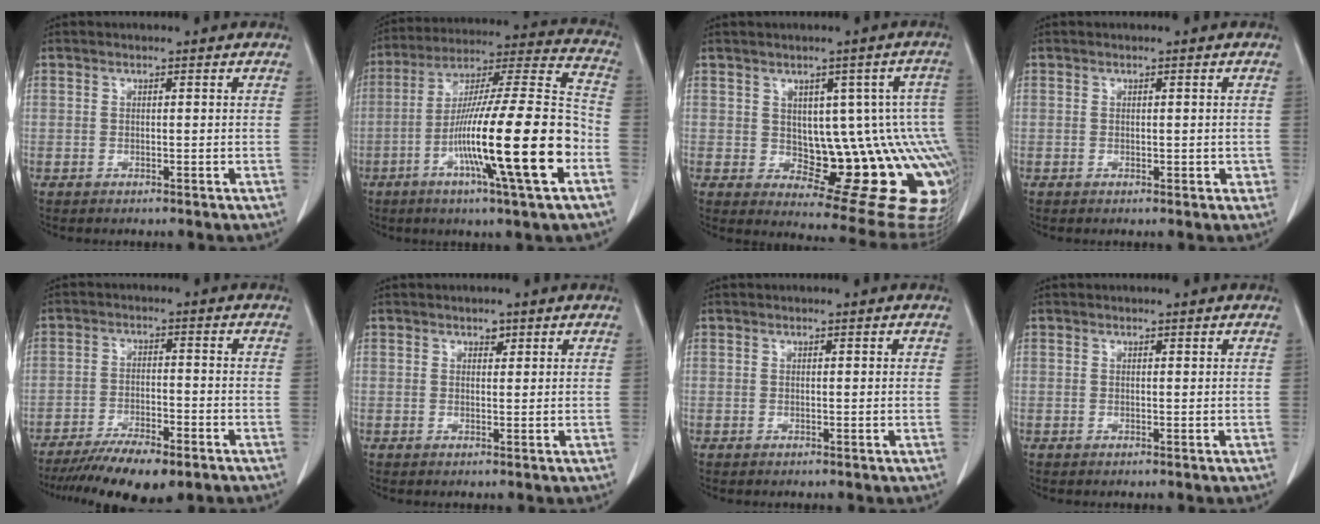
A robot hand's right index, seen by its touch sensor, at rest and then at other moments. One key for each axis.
{"total": 22.4, "fx": -7.4, "fy": 0.6, "fz": 21.2, "tx": -0.345, "ty": -0.012, "tz": -0.130}
{"total": 15.9, "fx": -1.9, "fy": 6.6, "fz": 14.3, "tx": -0.101, "ty": 0.021, "tz": -0.004}
{"total": 1.3, "fx": -0.1, "fy": 1.0, "fz": 0.8, "tx": -0.004, "ty": 0.003, "tz": 0.000}
{"total": 10.9, "fx": -8.2, "fy": 2.5, "fz": 6.8, "tx": -0.113, "ty": -0.020, "tz": -0.131}
{"total": 1.1, "fx": 0.7, "fy": 0.7, "fz": 0.5, "tx": -0.010, "ty": -0.006, "tz": 0.010}
{"total": 0.6, "fx": 0.2, "fy": 0.2, "fz": 0.5, "tx": -0.012, "ty": 0.004, "tz": 0.004}
{"total": 0.0}